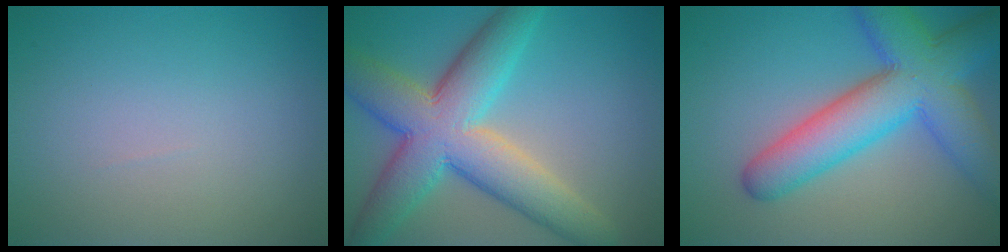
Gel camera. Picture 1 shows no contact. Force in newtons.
{"total": 10.4, "press": 10.4, "slide": 0.7}
{"total": 9.3, "press": 9.3, "slide": 0.3}